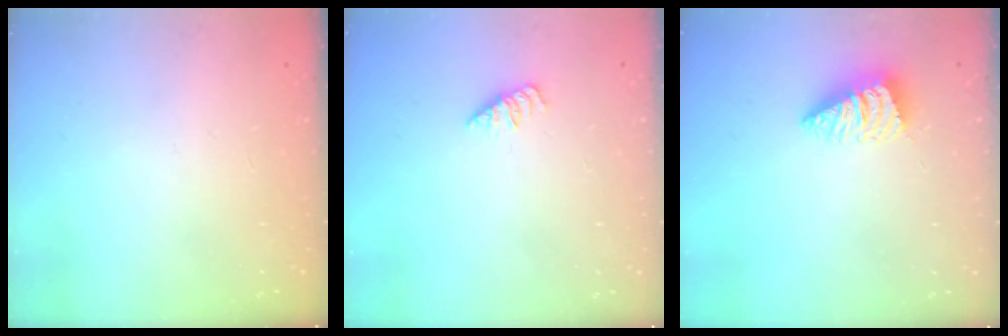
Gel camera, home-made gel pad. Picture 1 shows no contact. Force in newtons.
{"total": 1.4, "press": 1.3, "slide": 0.3}
{"total": 3.0, "press": 2.9, "slide": 0.3}